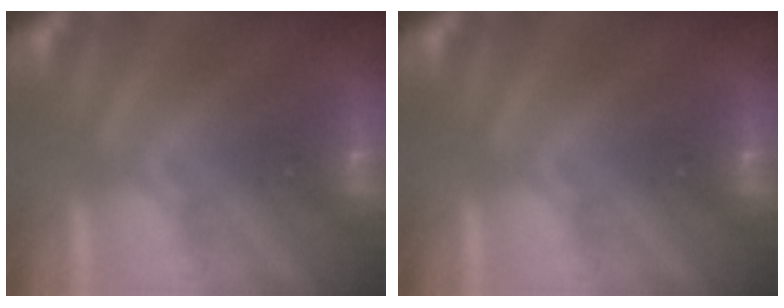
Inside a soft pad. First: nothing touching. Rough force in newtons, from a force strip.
{"total": 0.0}